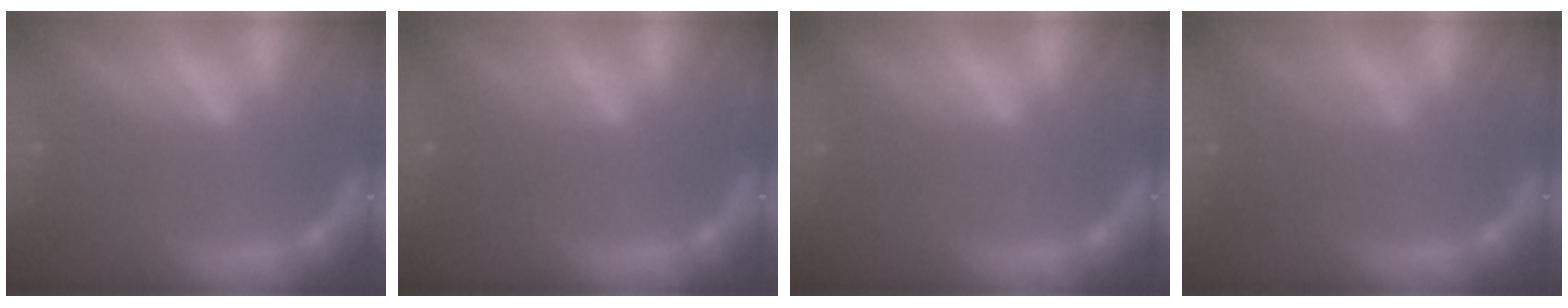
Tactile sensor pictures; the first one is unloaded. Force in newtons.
{"total": 1.9}
{"total": 0.9}
{"total": 2.9}